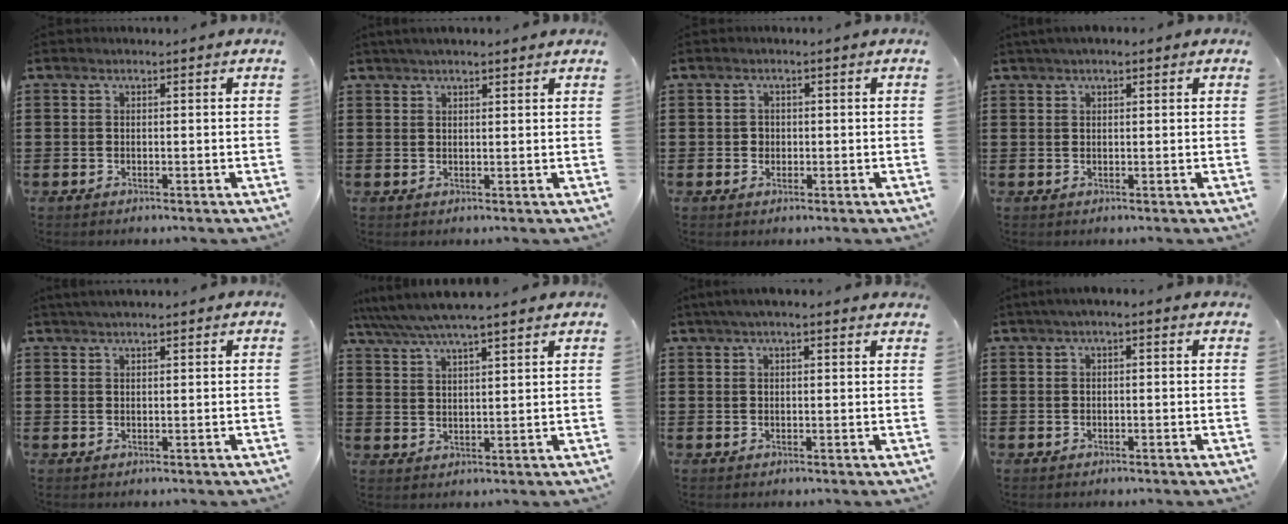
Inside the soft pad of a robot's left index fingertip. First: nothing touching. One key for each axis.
{"total": 2.1, "fx": 1.7, "fy": 0.3, "fz": 1.2, "tx": -0.025, "ty": 0.005, "tz": 0.031}
{"total": 1.2, "fx": 0.1, "fy": 1.1, "fz": 0.3, "tx": -0.010, "ty": 0.007, "tz": 0.000}
{"total": 1.5, "fx": 1.0, "fy": 0.6, "fz": 1.1, "tx": -0.022, "ty": 0.006, "tz": 0.017}
{"total": 1.9, "fx": 1.7, "fy": 0.2, "fz": 0.8, "tx": -0.018, "ty": 0.004, "tz": 0.031}
{"total": 5.6, "fx": 5.0, "fy": 0.4, "fz": 2.5, "tx": -0.065, "ty": -0.019, "tz": 0.088}
{"total": 2.9, "fx": 2.3, "fy": 0.5, "fz": 1.7, "tx": -0.039, "ty": 0.005, "tz": 0.042}
{"total": 1.3, "fx": 0.3, "fy": 0.4, "fz": 1.2, "tx": -0.024, "ty": 0.004, "tz": 0.005}